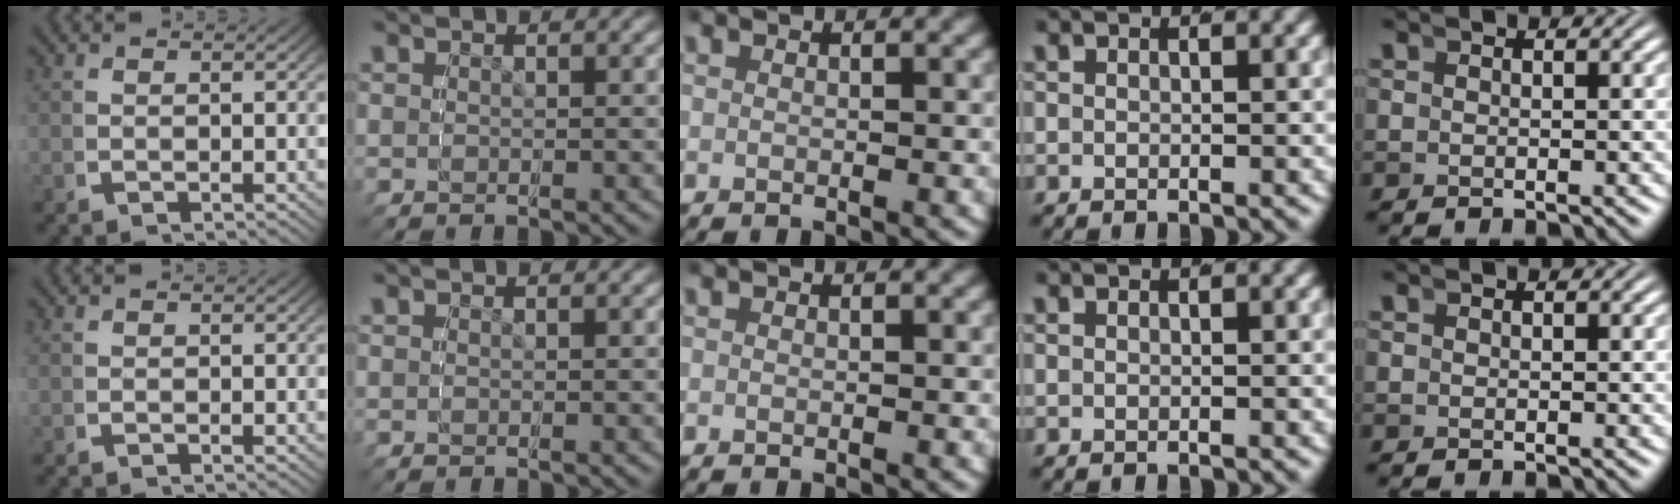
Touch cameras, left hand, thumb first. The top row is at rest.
{}